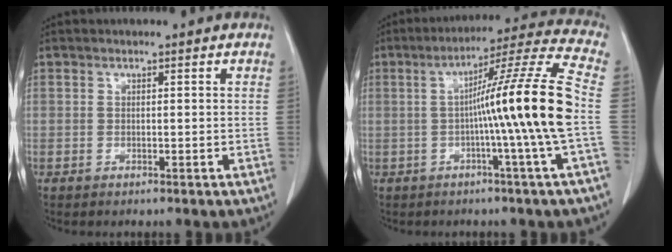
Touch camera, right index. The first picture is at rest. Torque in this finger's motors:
{"motor_torque": [1.68, -0.46, 0.93, 0.21]}